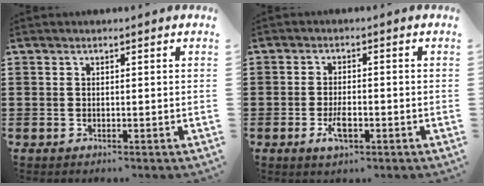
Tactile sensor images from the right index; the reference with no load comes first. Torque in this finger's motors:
{"motor_torque": [1.08, 1.06, 0.11, 0.10]}